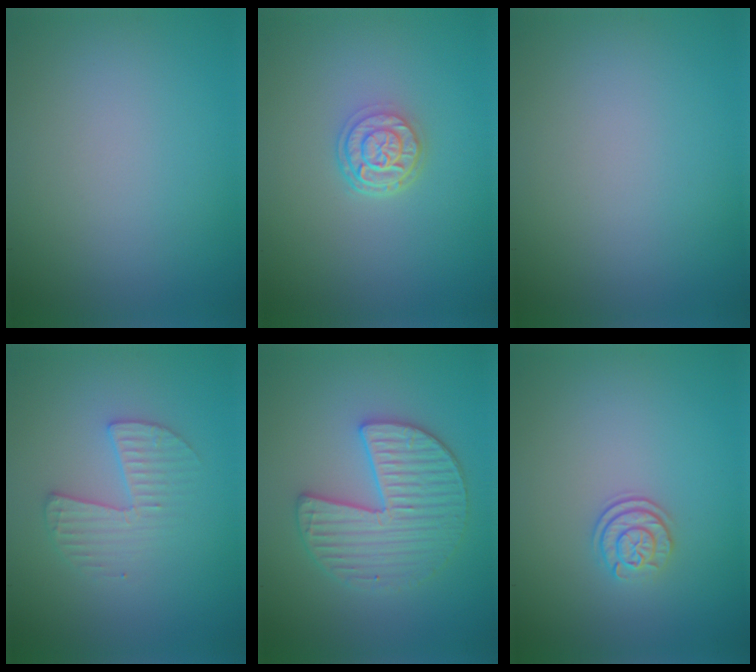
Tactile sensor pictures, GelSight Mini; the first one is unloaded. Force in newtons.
{"total": 3.1, "press": 2.4, "slide": 2.0}
{"total": 0.0}
{"total": 2.7, "press": 2.7, "slide": 0.3}
{"total": 4.3, "press": 4.3, "slide": 0.6}
{"total": 2.1, "press": 1.7, "slide": 1.3}